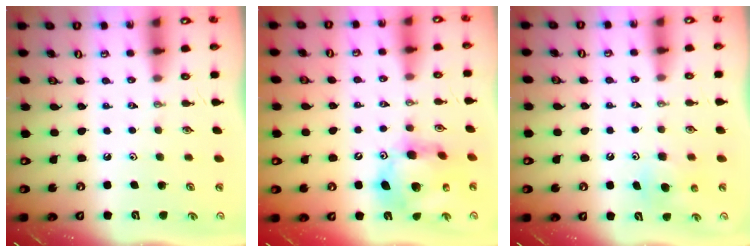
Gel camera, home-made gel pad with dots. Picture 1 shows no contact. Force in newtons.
{"total": 15.2, "press": 15.1, "slide": 1.5}
{"total": 5.2, "press": 5.2, "slide": 0.4}